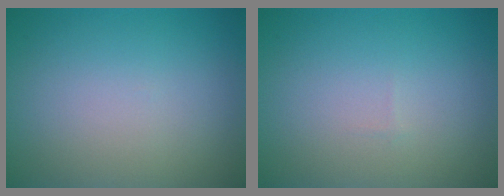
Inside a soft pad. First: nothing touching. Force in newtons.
{"total": 0.0}